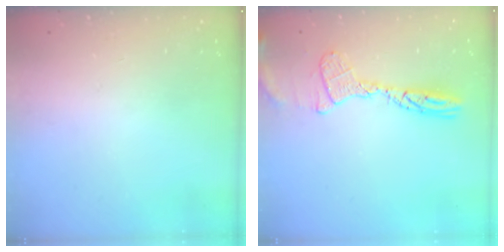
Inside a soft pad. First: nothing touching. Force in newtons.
{"total": 12.1, "press": 12.0, "slide": 0.9}